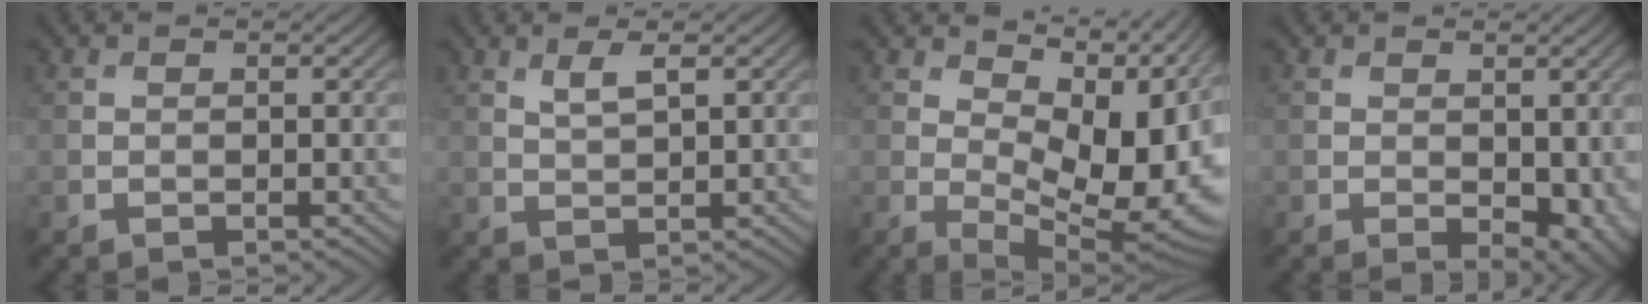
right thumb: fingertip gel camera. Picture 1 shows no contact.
{"total": 2.5, "force": [1.4, 0.6, 1.9], "torque": [-0.042, -0.001, 0.029]}
{"total": 13.2, "force": [3.3, 6.6, 11.0], "torque": [-0.166, -0.004, 0.065]}
{"total": 4.9, "force": [-0.7, 2.7, 4.1], "torque": [-0.054, -0.017, 0.004]}